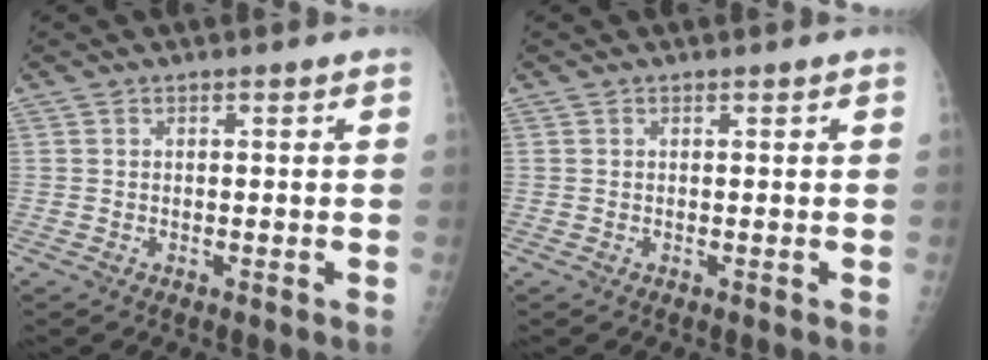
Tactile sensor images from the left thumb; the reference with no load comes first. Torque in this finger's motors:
{"motor_torque": [0.10, -0.09, 0.02, -0.02, 0.01]}